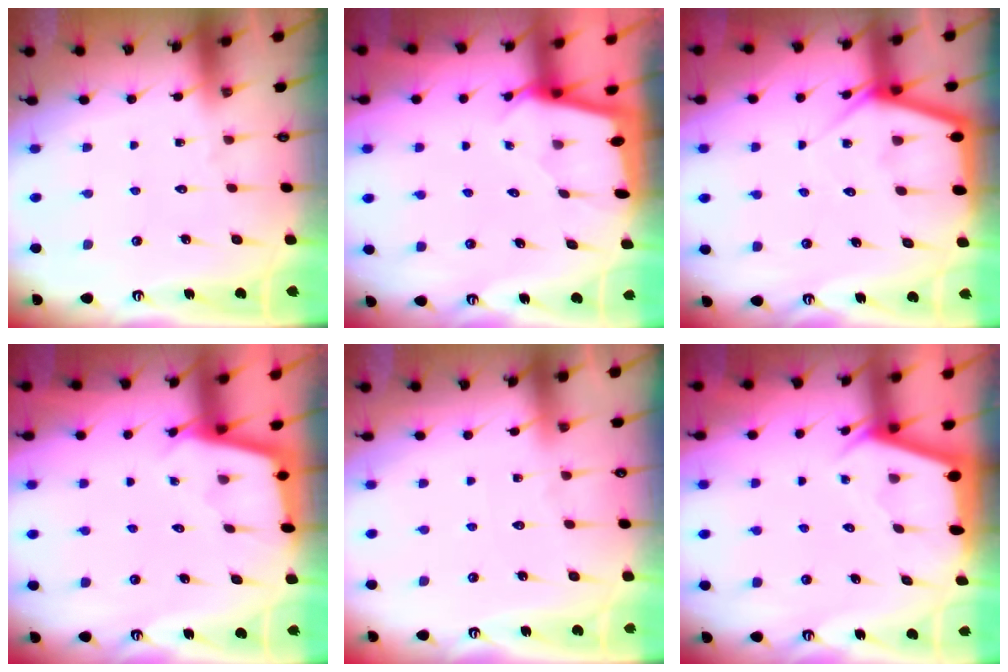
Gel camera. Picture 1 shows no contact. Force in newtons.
{"total": 1.7, "press": 1.6, "slide": 0.2}
{"total": 6.6, "press": 6.6, "slide": 0.4}
{"total": 2.4, "press": 2.4, "slide": 0.2}
{"total": 1.6, "press": 1.6, "slide": 0.3}
{"total": 2.2, "press": 2.2, "slide": 0.3}